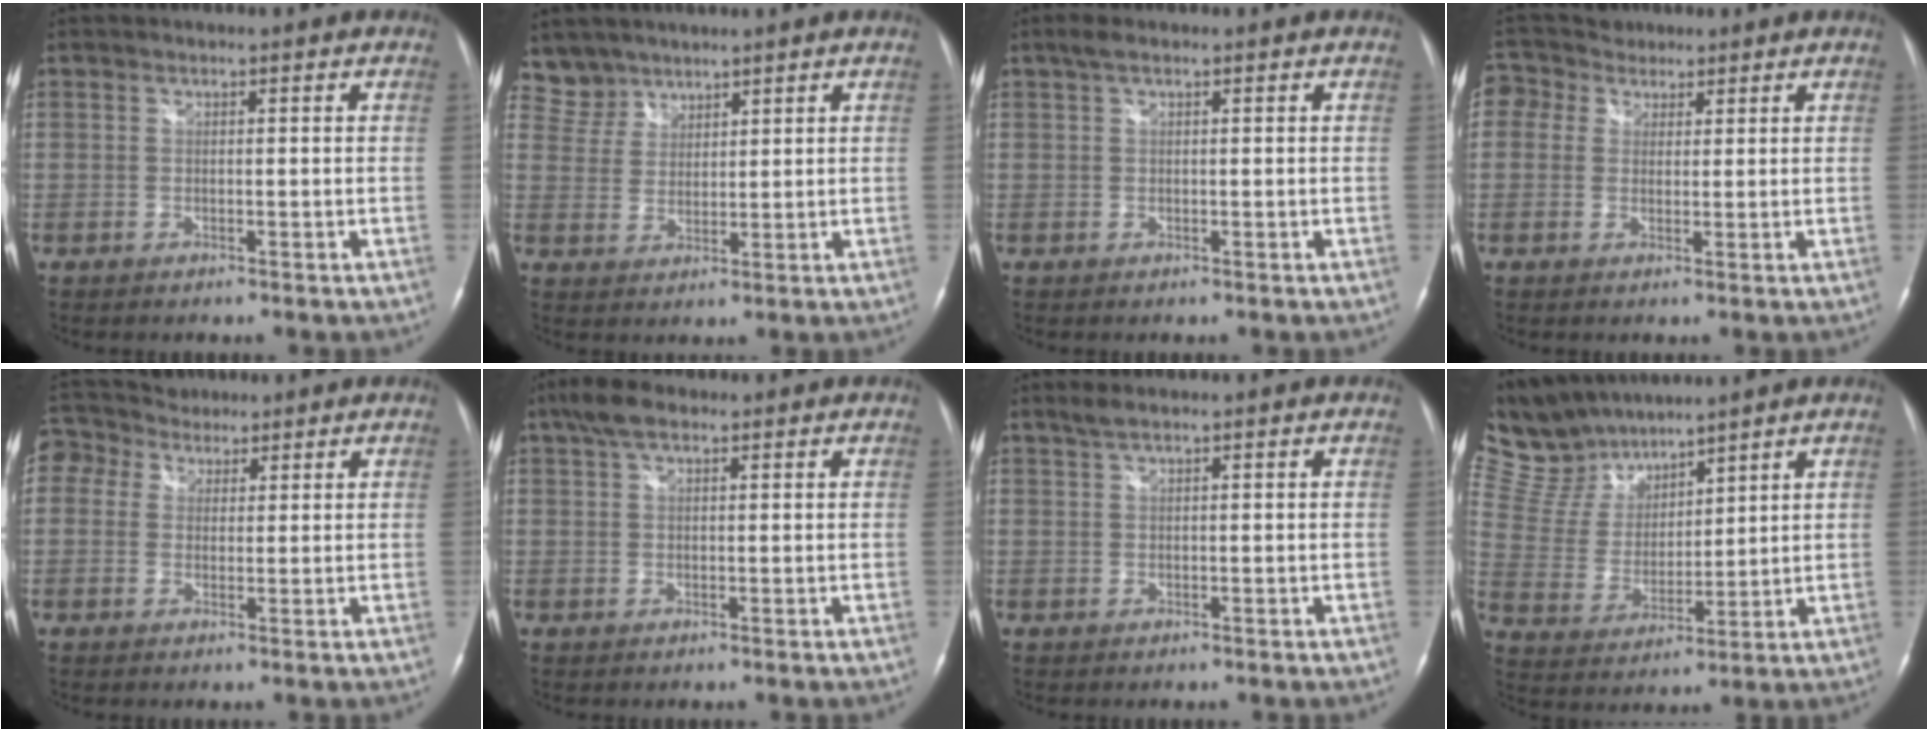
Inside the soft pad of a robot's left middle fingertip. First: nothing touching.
{"total": 4.5, "force": [3.8, 2.2, -0.8], "torque": [0.021, 0.004, 0.079]}
{"total": 1.6, "force": [1.1, 0.5, 1.2], "torque": [-0.028, 0.018, 0.019]}
{"total": 4.5, "force": [2.6, 3.6, 0.3], "torque": [-0.016, 0.031, 0.050]}
{"total": 5.3, "force": [3.4, 4.0, 0.5], "torque": [-0.023, 0.036, 0.066]}
{"total": 4.1, "force": [2.6, 1.7, 2.7], "torque": [-0.062, 0.024, 0.049]}
{"total": 1.4, "force": [1.1, 0.1, 0.9], "torque": [-0.024, 0.011, 0.025]}
{"total": 10.3, "force": [9.6, 3.3, 1.8], "torque": [-0.060, 0.019, 0.202]}